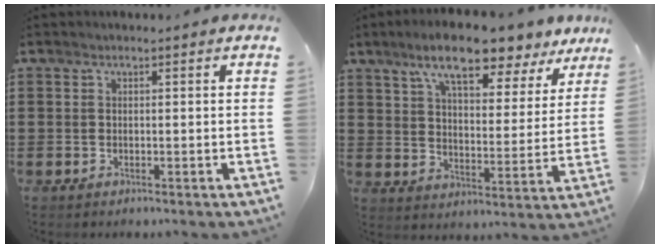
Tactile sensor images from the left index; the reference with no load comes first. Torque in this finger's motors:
{"motor_torque": [2.14, 0.00, 1.06, 0.21]}